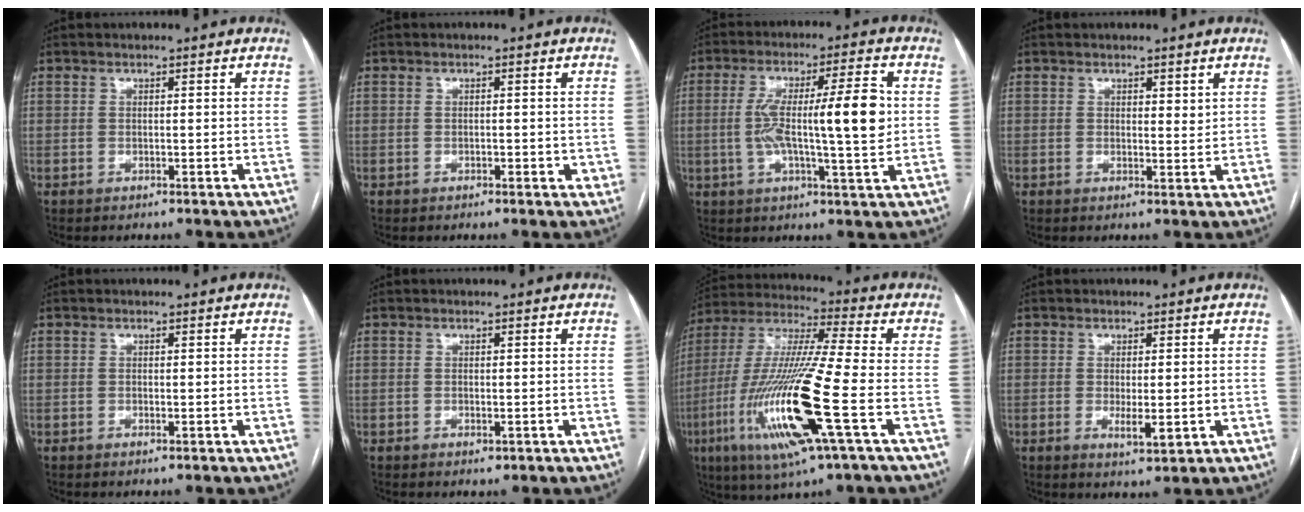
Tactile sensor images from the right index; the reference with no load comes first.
{"total": 1.7, "force": [-0.4, 1.1, 1.3], "torque": [-0.016, 0.002, -0.003]}
{"total": 13.5, "force": [0.5, 1.3, 13.5], "torque": [-0.228, 0.015, 0.006]}
{"total": 1.5, "force": [0.9, 0.6, 1.0], "torque": [-0.012, -0.007, 0.015]}
{"total": 0.0}
{"total": 0.9, "force": [-0.5, 0.5, 0.6], "torque": [-0.007, -0.001, -0.003]}
{"total": 20.6, "force": [-6.6, 0.8, 19.5], "torque": [-0.427, -0.029, -0.128]}
{"total": 3.4, "force": [-0.7, 1.0, 3.2], "torque": [-0.052, -0.006, -0.007]}